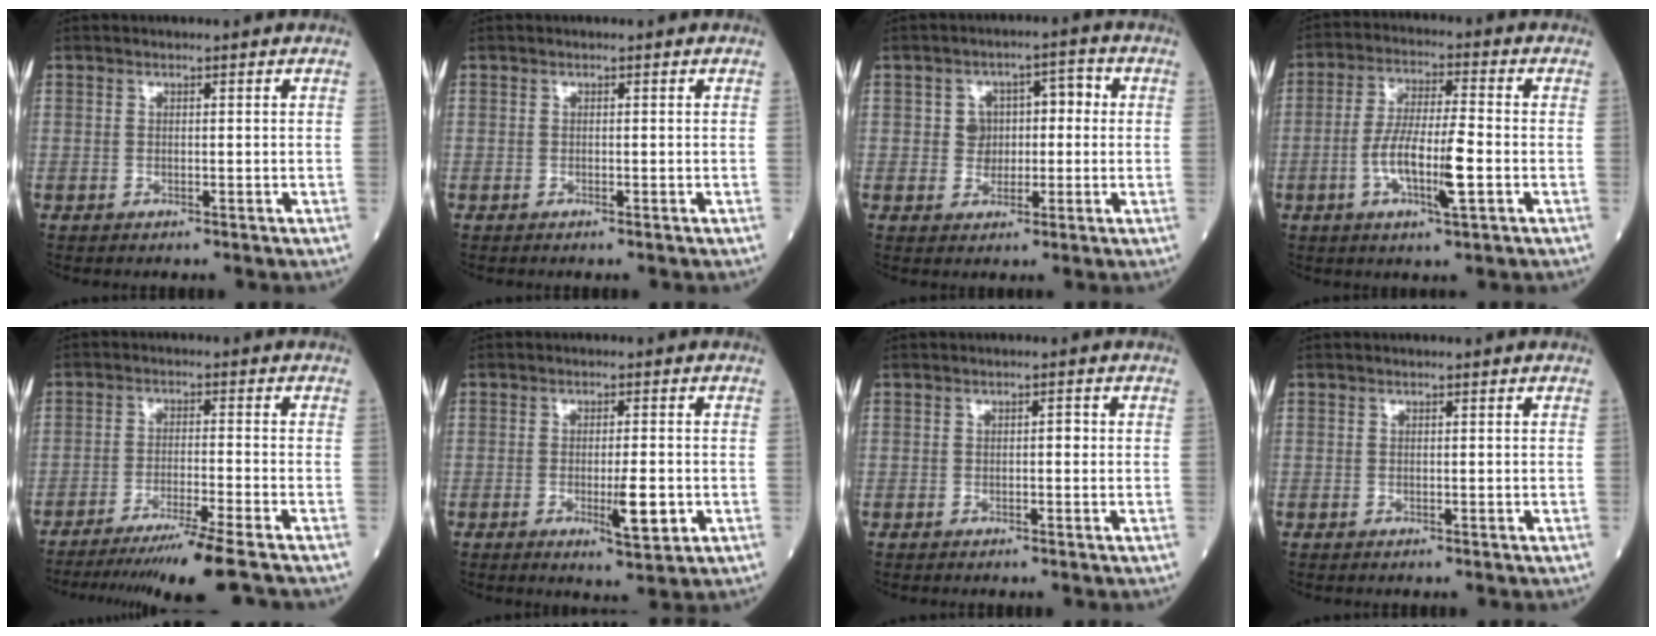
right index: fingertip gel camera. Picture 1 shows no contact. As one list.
[{"total": 0.0}, {"total": 5.1, "force": [0.1, 4.4, 2.6], "torque": [-0.030, 0.028, 0.002]}, {"total": 9.4, "force": [-2.6, 1.1, 9.0], "torque": [-0.169, -0.002, -0.052]}, {"total": 11.4, "force": [-9.5, -2.2, 5.8], "torque": [-0.077, -0.034, -0.155]}, {"total": 5.1, "force": [-1.4, 0.6, 4.9], "torque": [-0.074, -0.008, -0.017]}, {"total": 1.0, "force": [0.0, 0.4, 0.9], "torque": [-0.010, 0.003, -0.002]}, {"total": 0.0}]